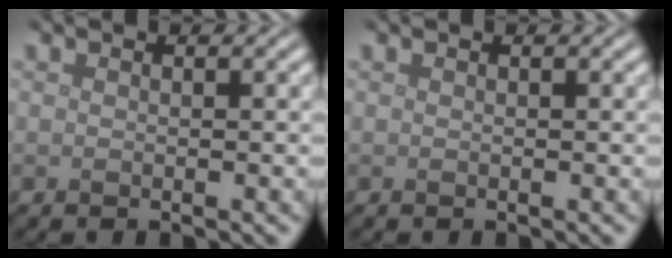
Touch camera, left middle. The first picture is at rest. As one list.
[{"total": 0.0}]